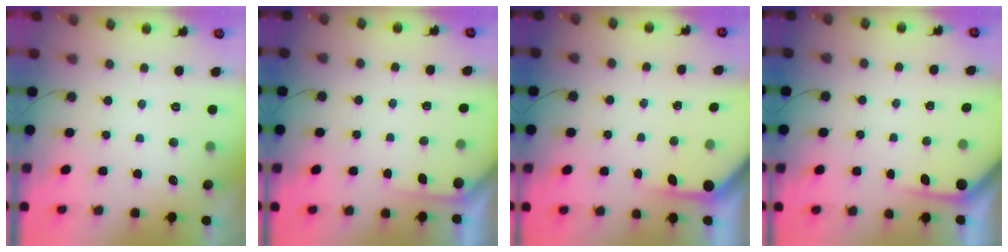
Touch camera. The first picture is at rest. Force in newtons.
{"total": 2.4, "press": 2.4, "slide": 0.2}
{"total": 3.3, "press": 3.3, "slide": 0.3}
{"total": 2.2, "press": 2.2, "slide": 0.3}